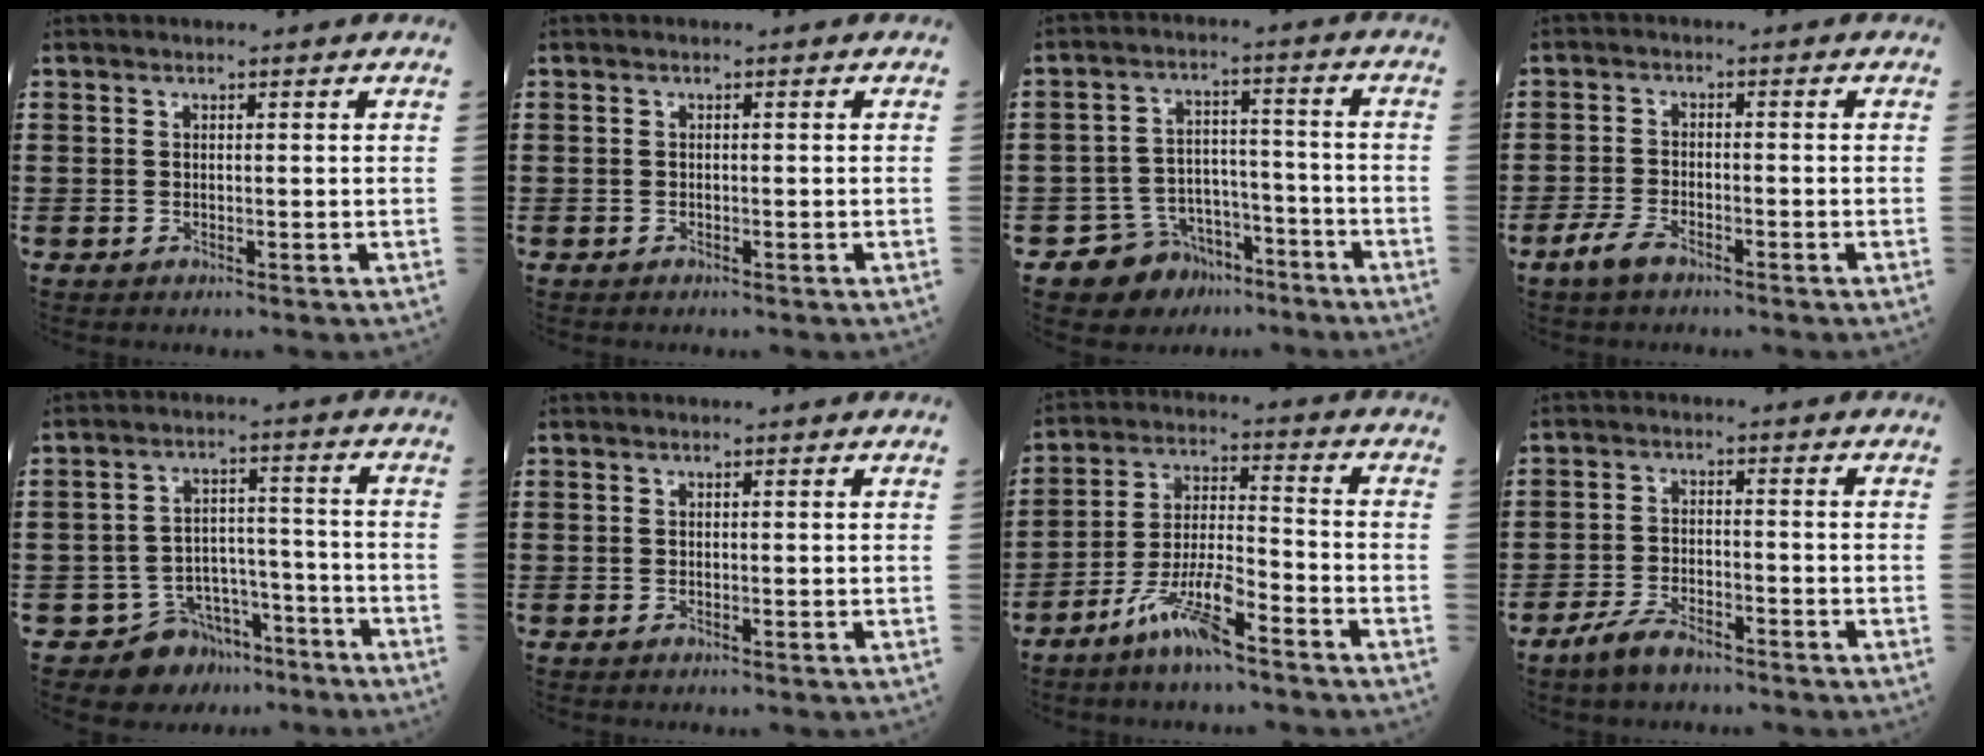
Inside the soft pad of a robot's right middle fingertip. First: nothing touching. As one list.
[{"total": 0.6, "force": [-0.4, 0.3, 0.0], "torque": [0.000, 0.004, -0.011]}, {"total": 7.2, "force": [-6.3, 3.4, 0.3], "torque": [-0.028, 0.023, -0.128]}, {"total": 3.8, "force": [-2.6, 1.7, 2.2], "torque": [-0.057, 0.003, -0.057]}, {"total": 7.4, "force": [-6.5, 3.5, 0.6], "torque": [-0.022, 0.022, -0.124]}, {"total": 0.0}, {"total": 8.6, "force": [-6.3, 1.3, 5.8], "torque": [-0.132, -0.004, -0.122]}, {"total": 4.4, "force": [-3.4, 1.5, 2.3], "torque": [-0.058, 0.003, -0.071]}]